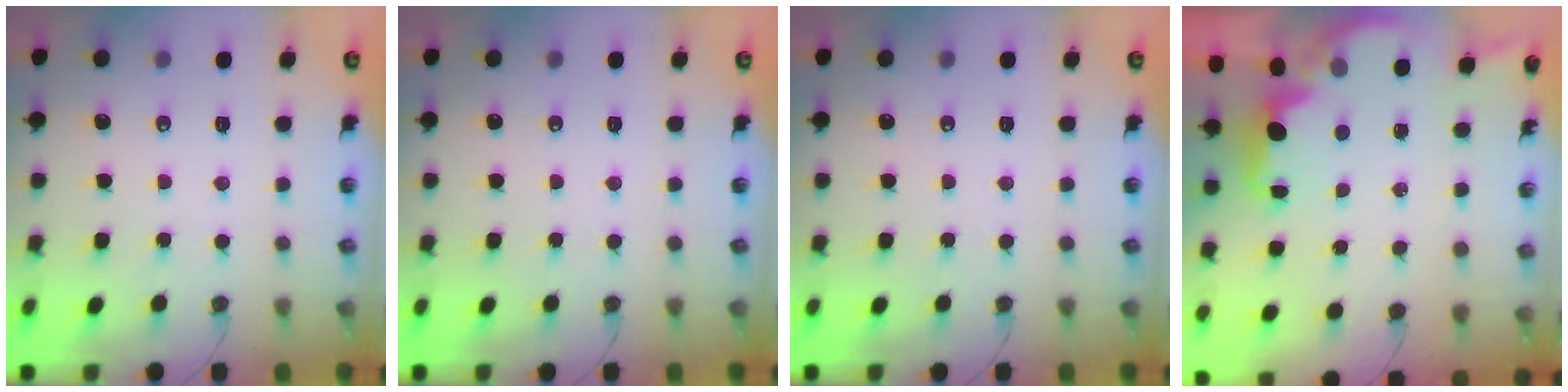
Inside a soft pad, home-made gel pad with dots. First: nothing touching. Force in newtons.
{"total": 0.0}
{"total": 0.0}
{"total": 1.8, "press": 1.7, "slide": 0.5}